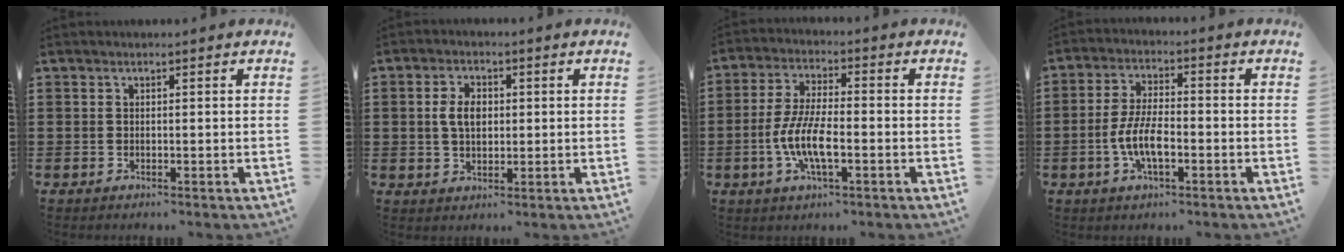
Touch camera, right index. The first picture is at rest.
{"total": 4.4, "force": [0.5, 2.7, 3.4], "torque": [-0.080, 0.011, 0.003]}
{"total": 8.0, "force": [-2.4, 2.4, 7.2], "torque": [-0.168, -0.016, -0.052]}
{"total": 6.5, "force": [-1.8, 2.6, 5.6], "torque": [-0.131, -0.004, -0.041]}